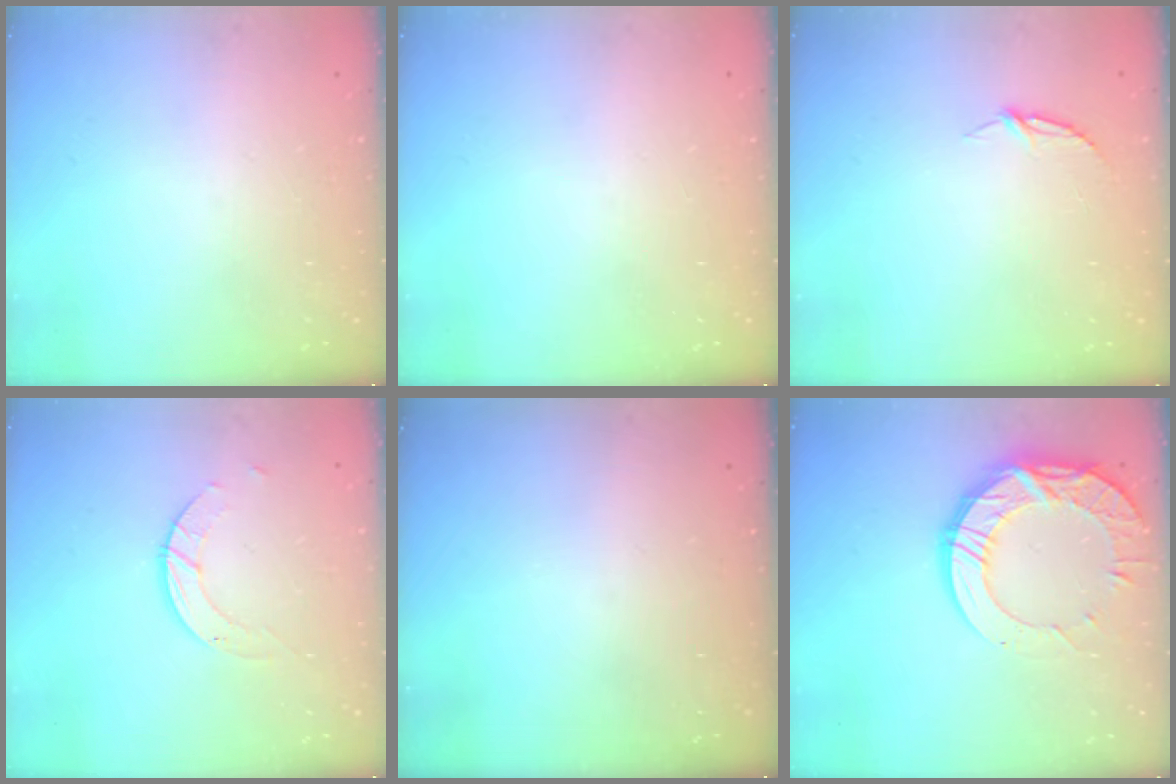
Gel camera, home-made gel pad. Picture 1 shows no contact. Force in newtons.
{"total": 0.0}
{"total": 4.2, "press": 4.2, "slide": 0.5}
{"total": 3.0, "press": 3.0, "slide": 0.3}
{"total": 0.0}
{"total": 15.6, "press": 15.6, "slide": 1.1}